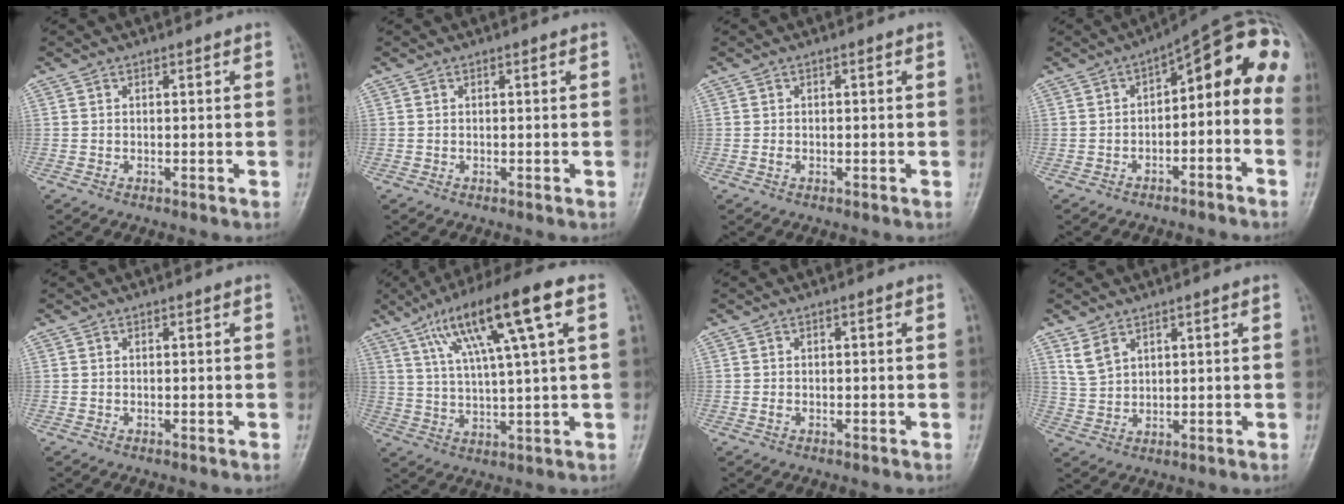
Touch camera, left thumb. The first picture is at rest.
{"total": 0.0}
{"total": 1.0, "force": [-0.1, 0.5, 0.9], "torque": [-0.018, 0.005, -0.003]}
{"total": 12.4, "force": [-1.9, 6.2, 10.6], "torque": [-0.110, 0.078, -0.031]}
{"total": 0.0}
{"total": 17.0, "force": [7.0, 2.3, 15.3], "torque": [-0.271, 0.007, 0.118]}
{"total": 1.0, "force": [-0.1, 0.4, 0.8], "torque": [-0.016, 0.005, -0.002]}
{"total": 4.0, "force": [2.7, 2.2, 2.0], "torque": [-0.034, -0.010, 0.064]}